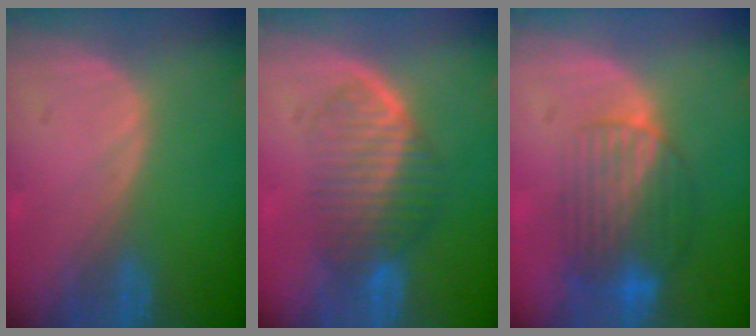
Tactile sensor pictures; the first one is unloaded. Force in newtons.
{"total": 6.5, "press": 6.3, "slide": 1.6}
{"total": 8.5, "press": 7.3, "slide": 4.3}